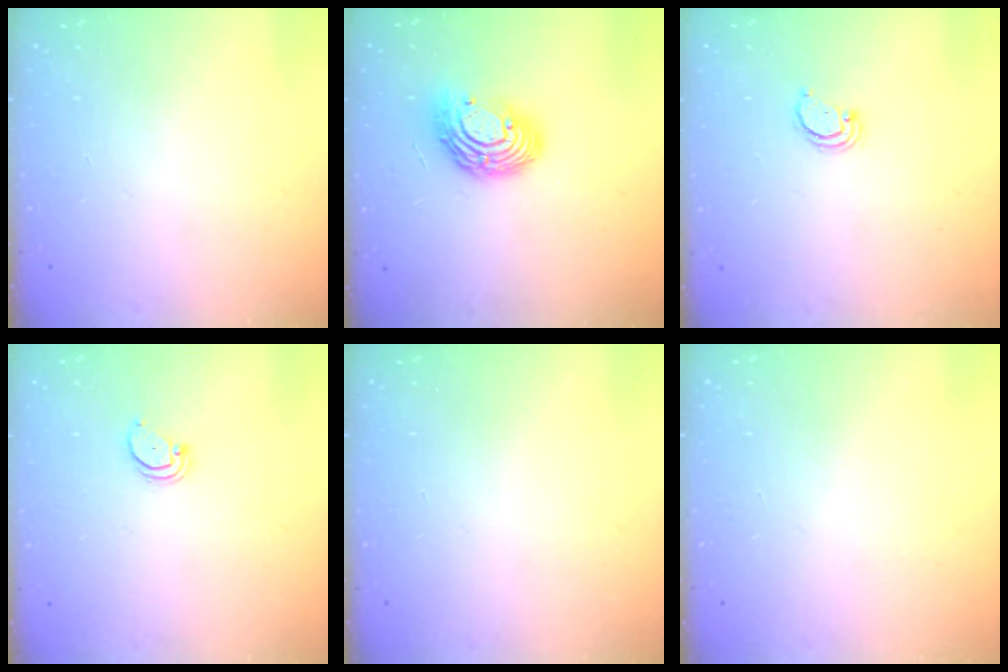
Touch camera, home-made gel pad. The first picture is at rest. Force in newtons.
{"total": 12.1, "press": 12.1, "slide": 1.0}
{"total": 2.2, "press": 2.2, "slide": 0.2}
{"total": 1.4, "press": 1.3, "slide": 0.1}
{"total": 0.0}
{"total": 0.0}